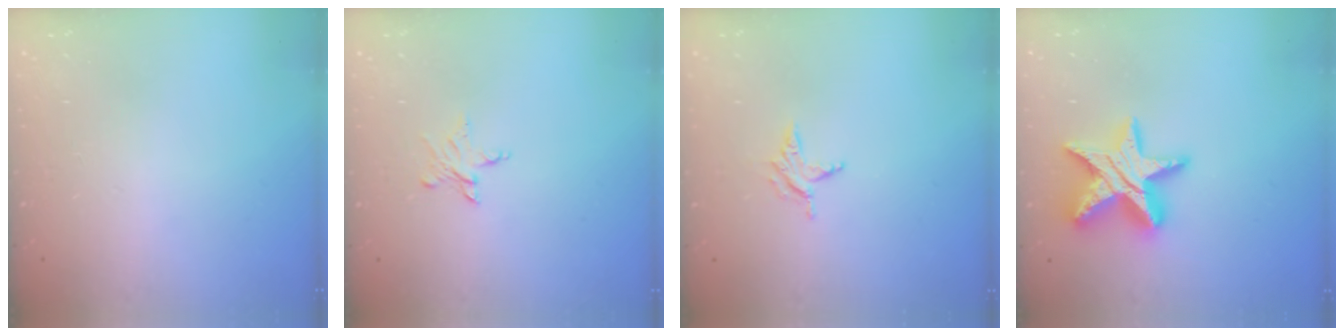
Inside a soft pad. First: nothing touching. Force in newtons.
{"total": 4.5, "press": 4.5, "slide": 0.4}
{"total": 3.9, "press": 3.9, "slide": 0.4}
{"total": 16.8, "press": 16.8, "slide": 1.2}